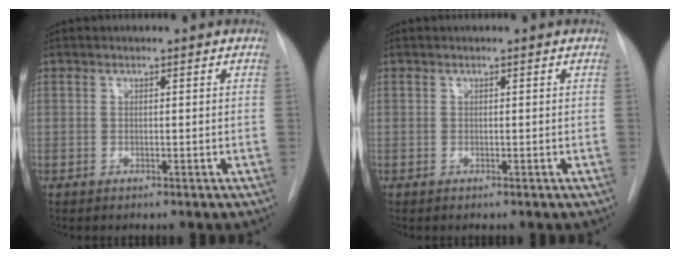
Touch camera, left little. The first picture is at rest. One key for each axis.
{"total": 0.0}